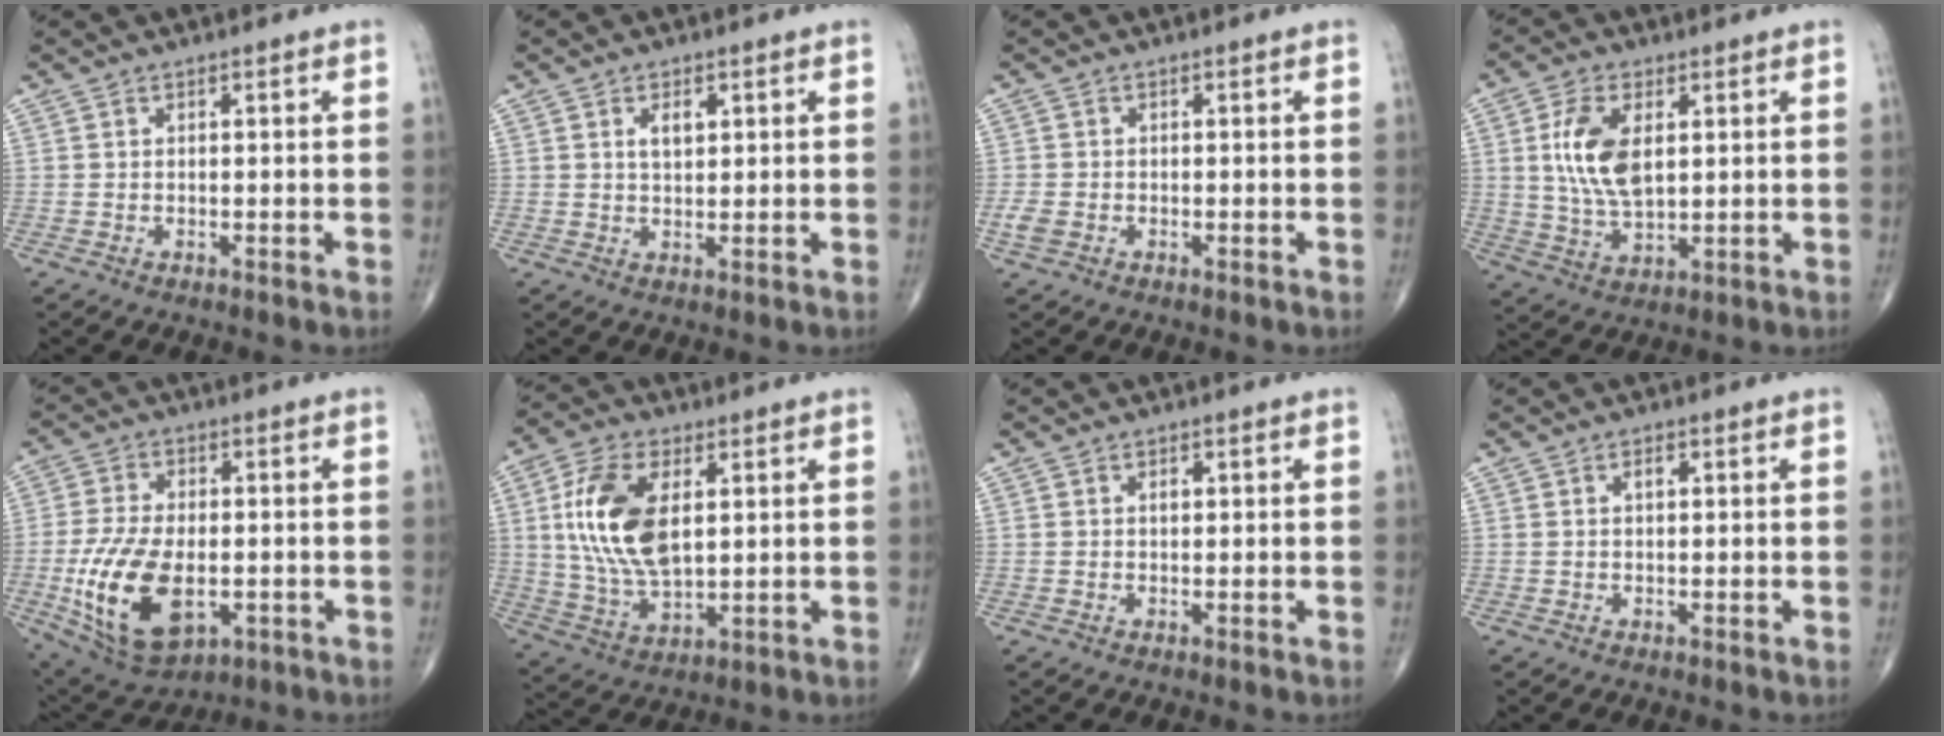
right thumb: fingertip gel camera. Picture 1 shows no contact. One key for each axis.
{"total": 3.1, "fx": 1.1, "fy": 1.7, "fz": 2.4, "tx": -0.033, "ty": -0.006, "tz": 0.018}
{"total": 2.2, "fx": -0.7, "fy": 1.5, "fz": 1.3, "tx": -0.034, "ty": 0.002, "tz": -0.016}
{"total": 10.8, "fx": 2.3, "fy": 5.6, "fz": 8.9, "tx": -0.174, "ty": -0.011, "tz": 0.049}
{"total": 17.1, "fx": -3.9, "fy": 9.4, "fz": 13.8, "tx": -0.263, "ty": -0.005, "tz": -0.050}
{"total": 15.9, "fx": 3.2, "fy": 8.3, "fz": 13.1, "tx": -0.257, "ty": -0.008, "tz": 0.066}
{"total": 0.9, "fx": 0.3, "fy": 0.6, "fz": 0.6, "tx": -0.008, "ty": 0.001, "tz": 0.003}
{"total": 1.1, "fx": 0.3, "fy": 0.6, "fz": 0.9, "tx": -0.012, "ty": 0.002, "tz": 0.003}